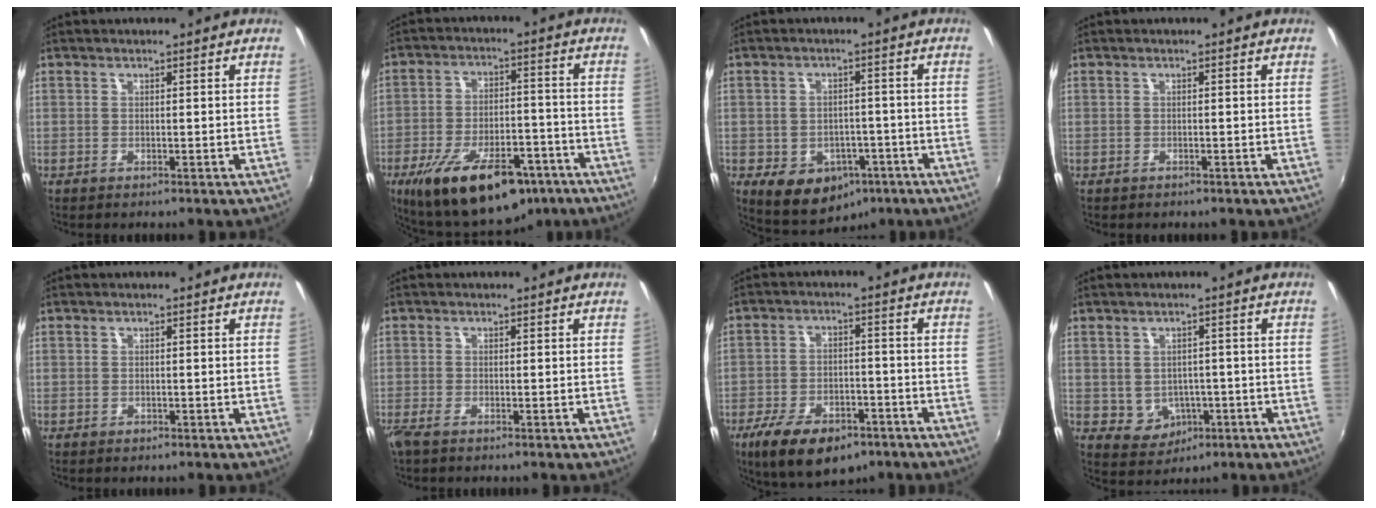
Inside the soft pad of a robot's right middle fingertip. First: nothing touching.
{"total": 21.1, "force": [-13.4, 9.0, 13.7], "torque": [-0.247, -0.023, -0.194]}
{"total": 10.9, "force": [-5.3, 8.1, 5.1], "torque": [-0.107, 0.004, -0.055]}
{"total": 0.7, "force": [-0.6, 0.4, 0.1], "torque": [-0.005, -0.002, -0.010]}
{"total": 0.6, "force": [-0.4, 0.4, 0.0], "torque": [0.001, -0.003, -0.007]}
{"total": 2.2, "force": [-1.6, 0.3, 1.4], "torque": [-0.031, -0.009, -0.033]}
{"total": 14.6, "force": [-9.4, 7.0, 8.8], "torque": [-0.189, -0.026, -0.150]}
{"total": 5.3, "force": [-1.2, 4.8, 1.7], "torque": [-0.045, 0.005, -0.001]}